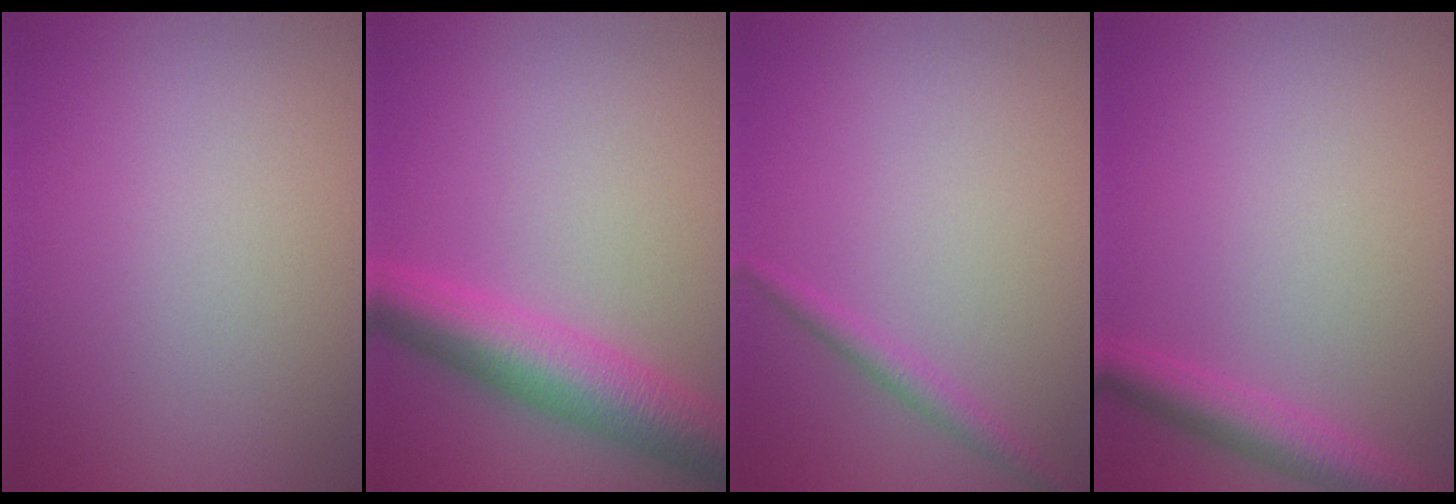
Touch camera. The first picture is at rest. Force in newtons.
{"total": 6.5, "press": 6.5, "slide": 0.1}
{"total": 1.4, "press": 1.4, "slide": 0.1}
{"total": 3.2, "press": 3.2, "slide": 0.2}